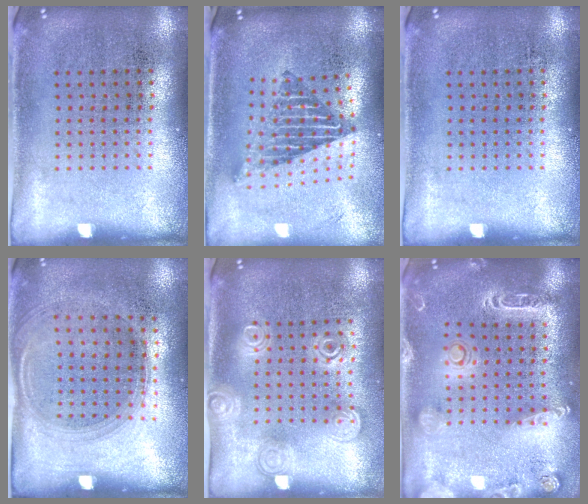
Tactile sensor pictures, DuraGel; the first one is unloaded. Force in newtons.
{"total": 2.2, "press": 1.6, "slide": 1.4}
{"total": 0.0}
{"total": 1.4, "press": 1.2, "slide": 0.7}
{"total": 1.5, "press": 1.4, "slide": 0.7}
{"total": 2.0, "press": 1.9, "slide": 0.7}